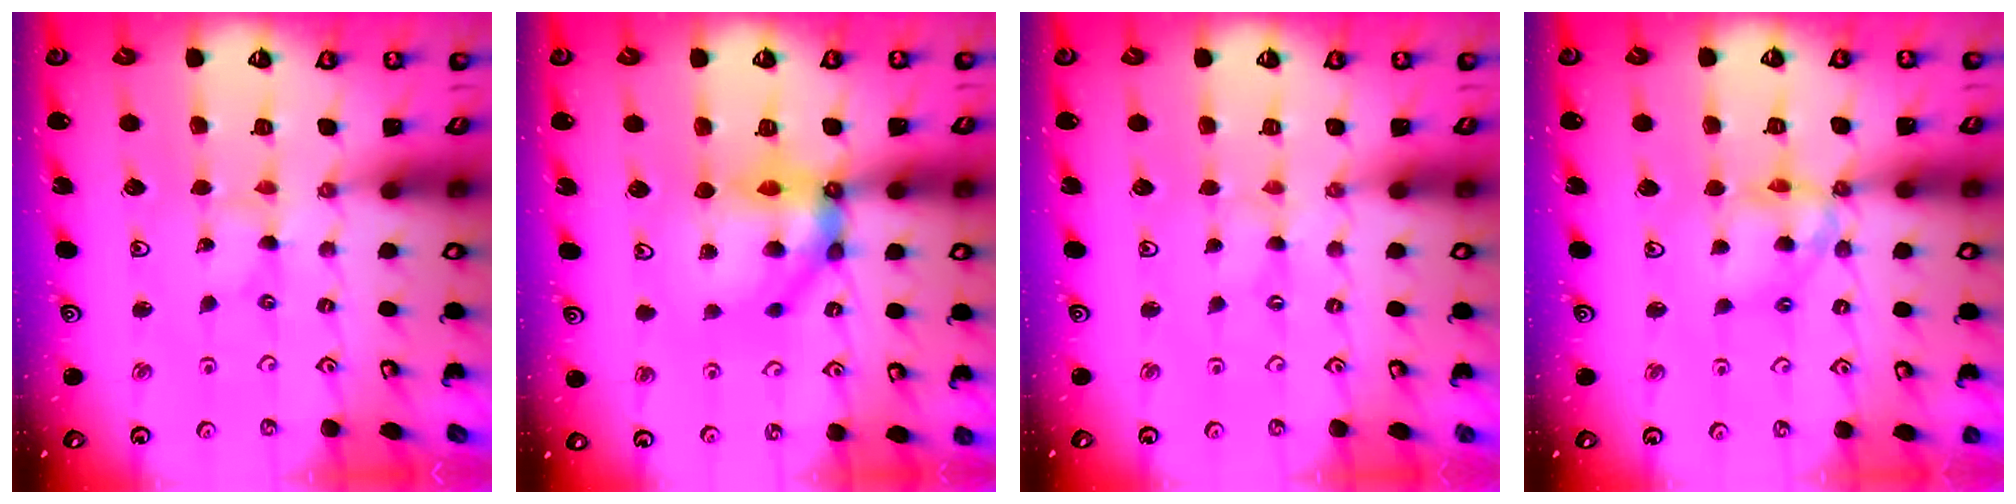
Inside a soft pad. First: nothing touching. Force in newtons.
{"total": 12.0, "press": 11.7, "slide": 2.4}
{"total": 0.0}
{"total": 10.8, "press": 10.8, "slide": 0.9}